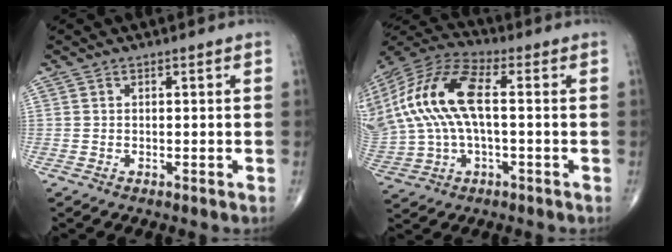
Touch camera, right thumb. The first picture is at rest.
{"total": 21.2, "force": [2.1, 10.4, 18.4], "torque": [-0.413, 0.030, 0.037]}